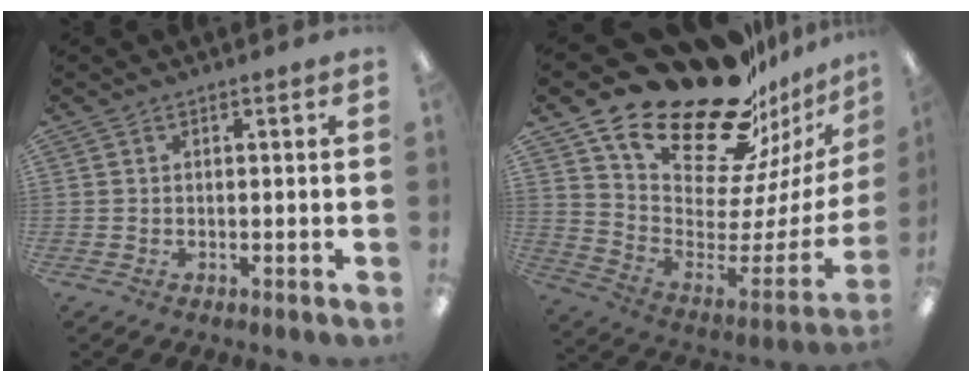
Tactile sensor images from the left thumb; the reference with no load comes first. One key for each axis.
{"total": 25.2, "fx": 19.9, "fy": 10.6, "fz": 11.2, "tx": -0.178, "ty": -0.156, "tz": 0.361}